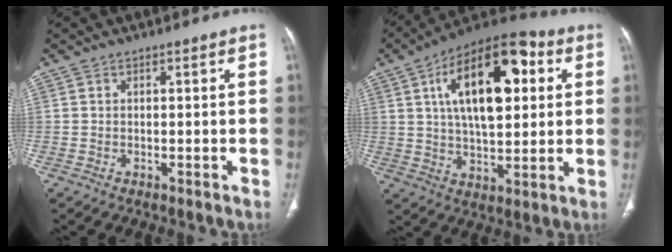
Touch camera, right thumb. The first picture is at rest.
{"total": 21.1, "force": [5.8, 10.1, 17.6], "torque": [-0.256, 0.007, 0.083]}